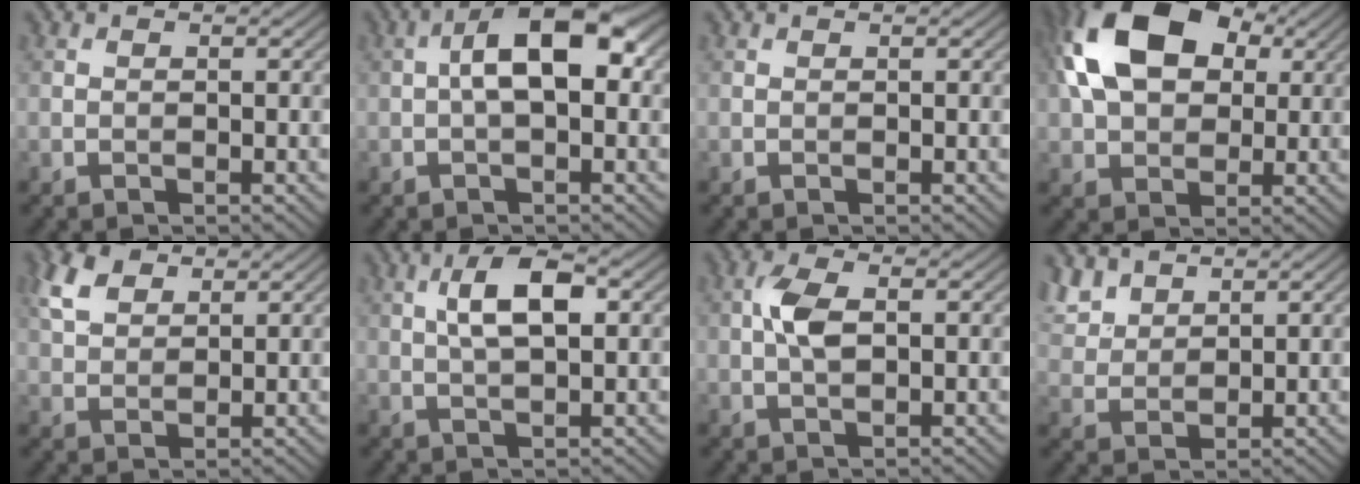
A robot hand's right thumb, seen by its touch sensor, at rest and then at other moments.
{"total": 7.7, "force": [0.4, 3.4, 6.9], "torque": [-0.121, 0.018, -0.003]}
{"total": 0.0}
{"total": 15.5, "force": [4.5, 10.1, 10.8], "torque": [-0.227, 0.024, 0.075]}
{"total": 4.9, "force": [2.8, 2.8, 2.8], "torque": [-0.071, 0.008, 0.057]}
{"total": 5.9, "force": [1.4, 2.1, 5.4], "torque": [-0.104, 0.011, 0.024]}
{"total": 4.0, "force": [0.4, 1.9, 3.5], "torque": [-0.082, 0.007, 0.003]}
{"total": 5.2, "force": [3.7, 2.7, 2.3], "torque": [-0.071, 0.006, 0.081]}